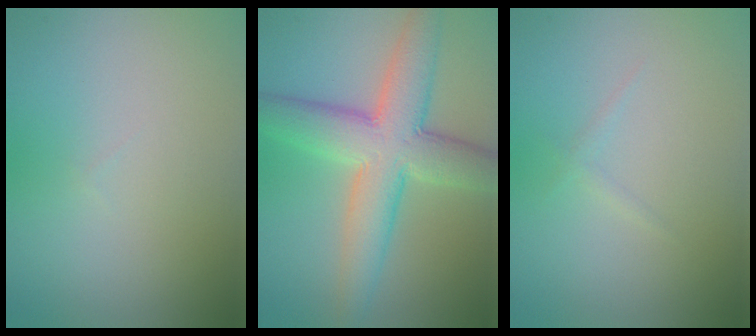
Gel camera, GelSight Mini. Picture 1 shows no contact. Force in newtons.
{"total": 8.1, "press": 8.1, "slide": 0.4}
{"total": 0.6, "press": 0.6, "slide": 0.0}